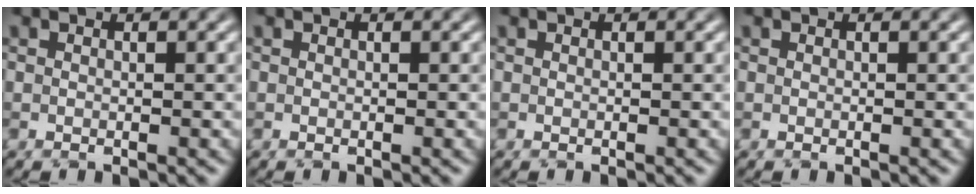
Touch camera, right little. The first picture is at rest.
{"total": 0.0}
{"total": 0.0}
{"total": 0.0}